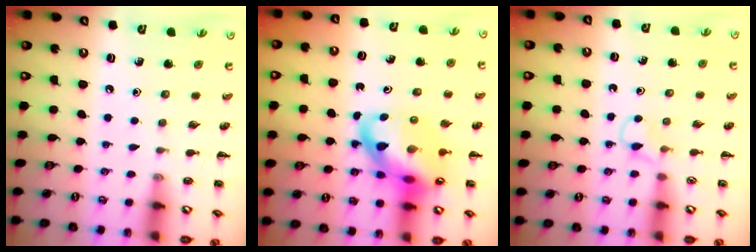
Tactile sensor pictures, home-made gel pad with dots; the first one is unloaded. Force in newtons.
{"total": 15.8, "press": 15.2, "slide": 4.1}
{"total": 3.2, "press": 3.0, "slide": 1.1}